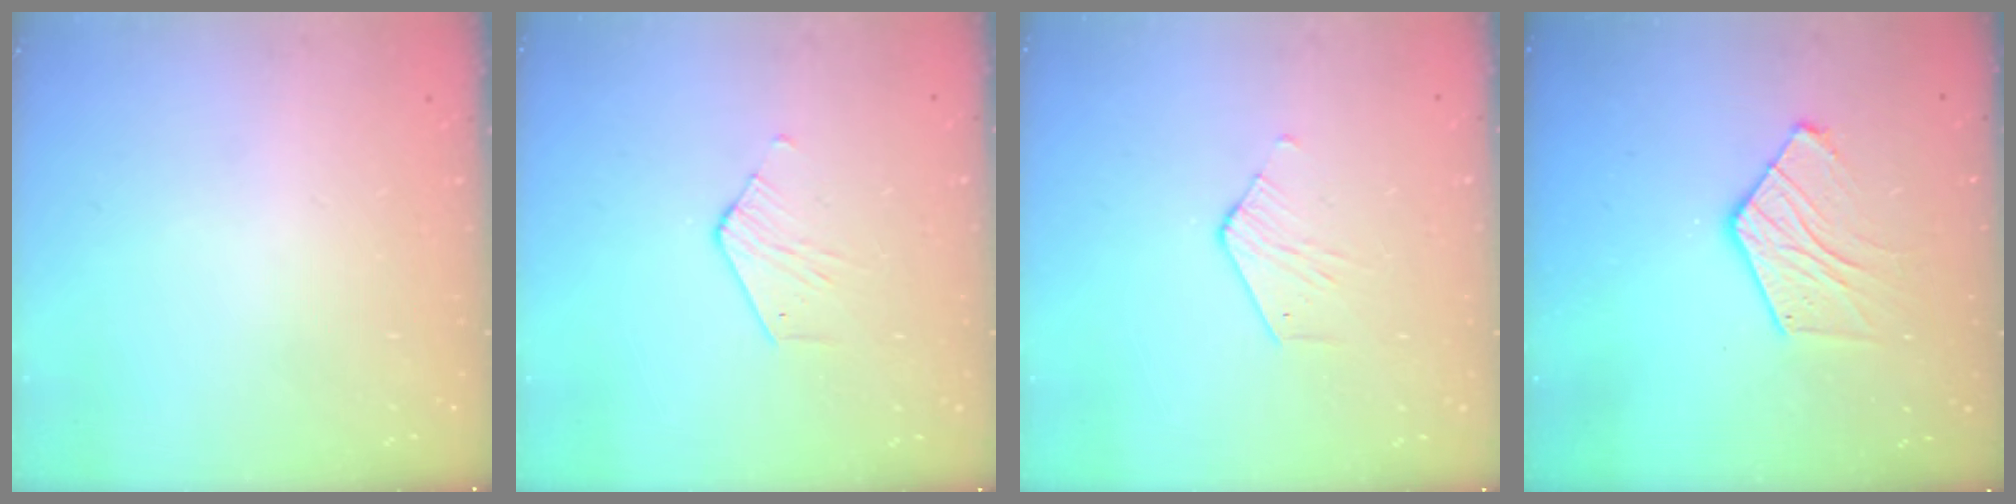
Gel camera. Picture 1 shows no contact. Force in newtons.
{"total": 2.5, "press": 2.5, "slide": 0.2}
{"total": 2.5, "press": 2.5, "slide": 0.2}
{"total": 10.6, "press": 10.6, "slide": 0.7}